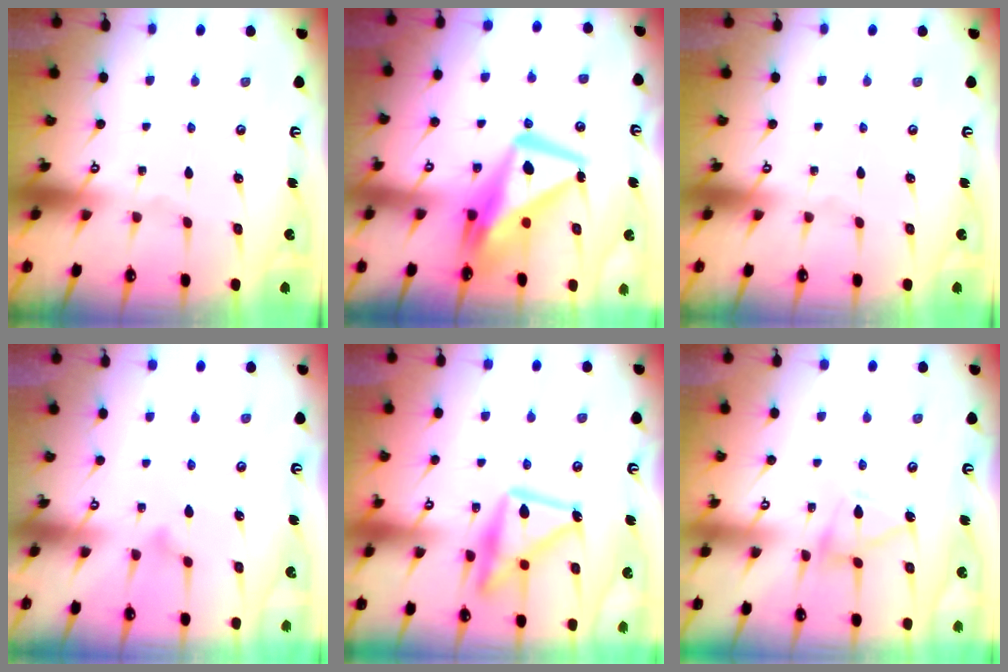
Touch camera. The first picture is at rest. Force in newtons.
{"total": 12.7, "press": 12.6, "slide": 1.6}
{"total": 0.0}
{"total": 9.7, "press": 9.7, "slide": 0.3}
{"total": 17.1, "press": 17.1, "slide": 1.2}
{"total": 9.3, "press": 9.3, "slide": 0.6}